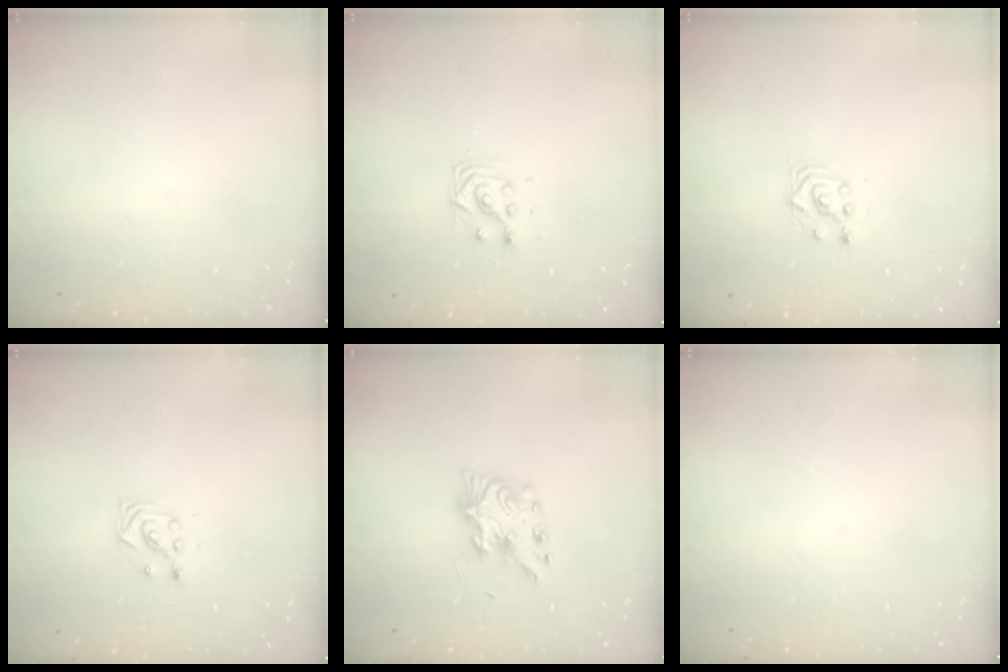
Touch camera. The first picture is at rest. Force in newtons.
{"total": 4.6, "press": 4.6, "slide": 0.2}
{"total": 3.0, "press": 3.0, "slide": 0.1}
{"total": 2.9, "press": 2.9, "slide": 0.4}
{"total": 7.9, "press": 7.9, "slide": 0.7}
{"total": 0.0}